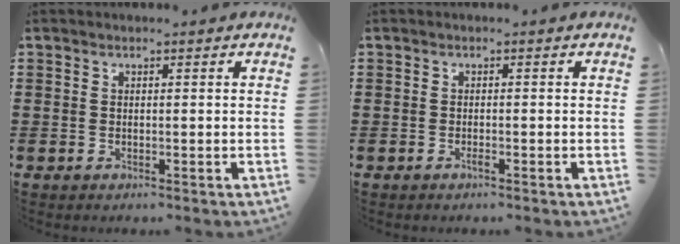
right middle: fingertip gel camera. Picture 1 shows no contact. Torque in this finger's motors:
{"motor_torque": [2.11, 0.01, 0.37, 0.14]}